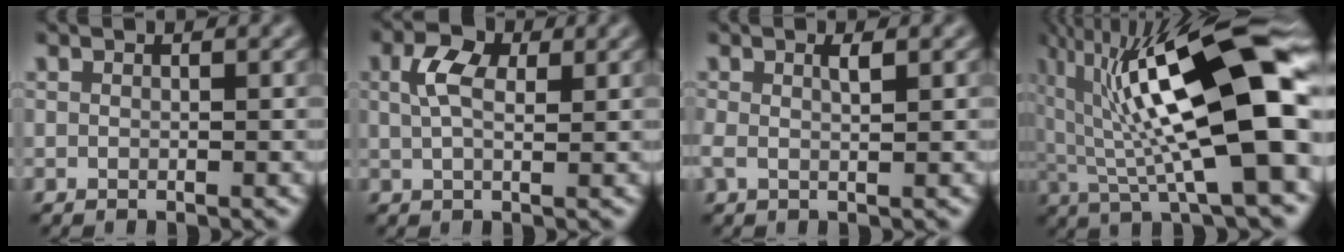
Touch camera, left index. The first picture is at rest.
{"total": 3.4, "force": [1.2, 1.9, 2.6], "torque": [-0.054, 0.013, 0.022]}
{"total": 1.3, "force": [0.3, 0.2, 1.3], "torque": [-0.024, 0.008, 0.006]}
{"total": 15.8, "force": [3.0, 4.0, 15.0], "torque": [-0.236, 0.016, 0.048]}